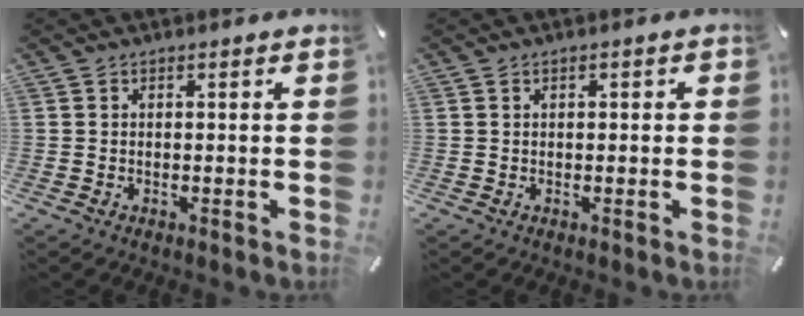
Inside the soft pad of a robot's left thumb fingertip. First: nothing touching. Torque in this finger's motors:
{"motor_torque": [0.03, -0.09, -0.08, -0.03, 0.00]}